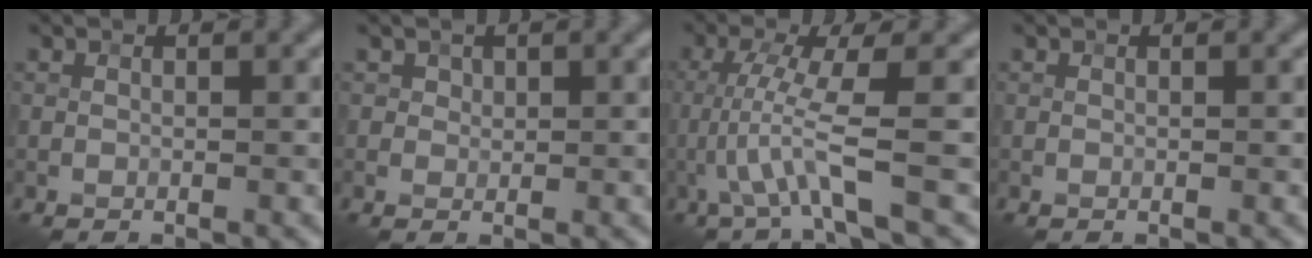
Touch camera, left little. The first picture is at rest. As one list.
[{"total": 0.9, "force": [0.5, 0.7, 0.2], "torque": [-0.001, -0.002, 0.008]}, {"total": 4.6, "force": [-1.6, 0.0, 4.3], "torque": [-0.094, 0.003, -0.029]}, {"total": 0.0}]